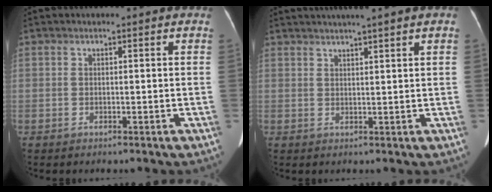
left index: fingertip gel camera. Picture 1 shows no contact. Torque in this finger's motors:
{"motor_torque": [-0.23, -0.41, -0.11, 0.03]}